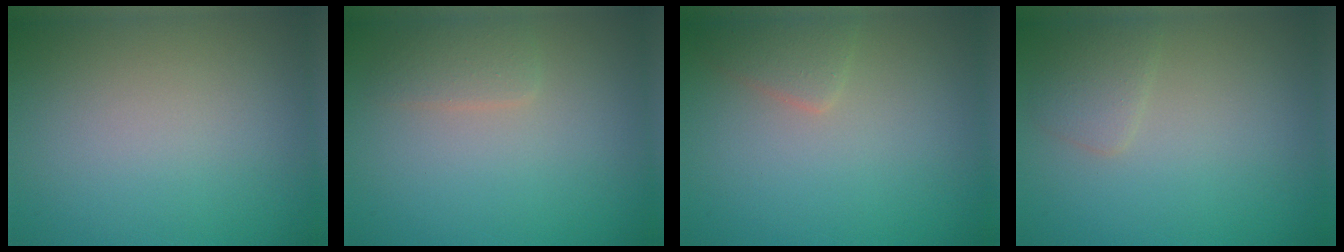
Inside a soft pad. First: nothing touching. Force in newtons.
{"total": 1.5, "press": 1.5, "slide": 0.1}
{"total": 1.8, "press": 1.8, "slide": 0.1}
{"total": 1.7, "press": 1.7, "slide": 0.1}